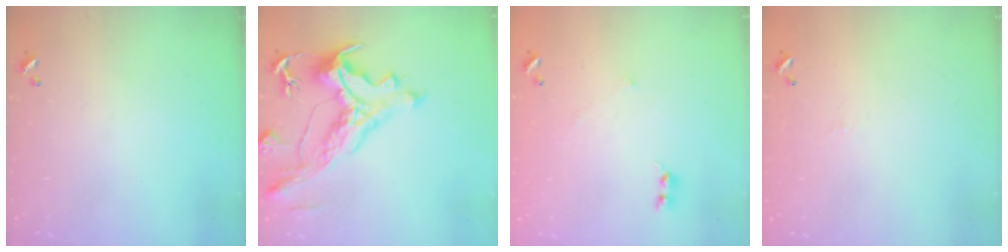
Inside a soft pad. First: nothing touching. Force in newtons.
{"total": 5.0, "press": 4.7, "slide": 1.8}
{"total": 6.3, "press": 6.3, "slide": 0.4}
{"total": 6.5, "press": 6.4, "slide": 0.7}